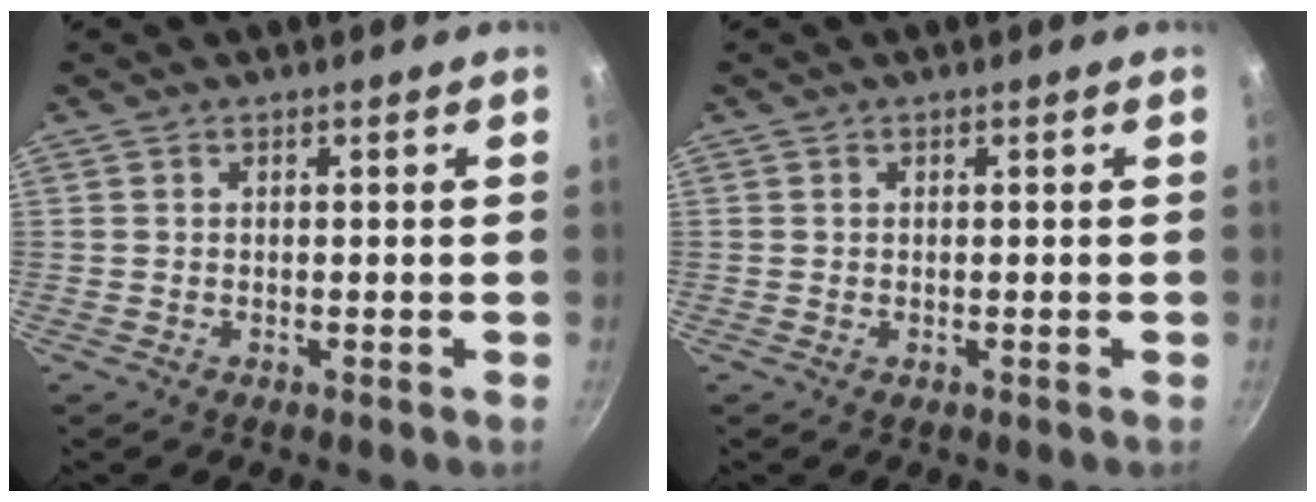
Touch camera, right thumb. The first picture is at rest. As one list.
[{"total": 0.0}]